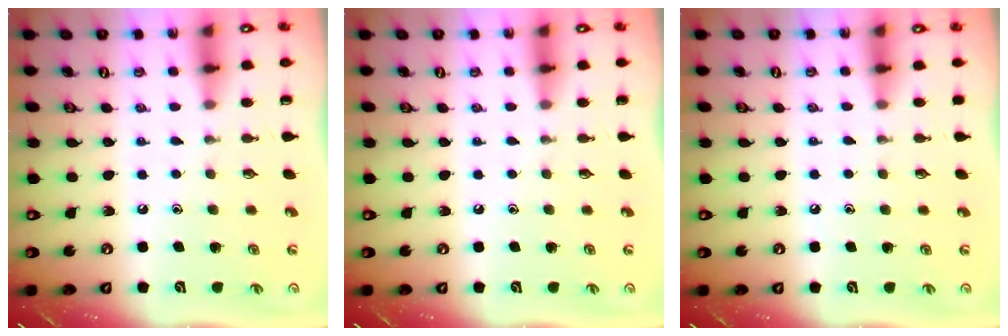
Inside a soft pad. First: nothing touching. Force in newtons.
{"total": 0.0}
{"total": 3.3, "press": 3.2, "slide": 0.5}